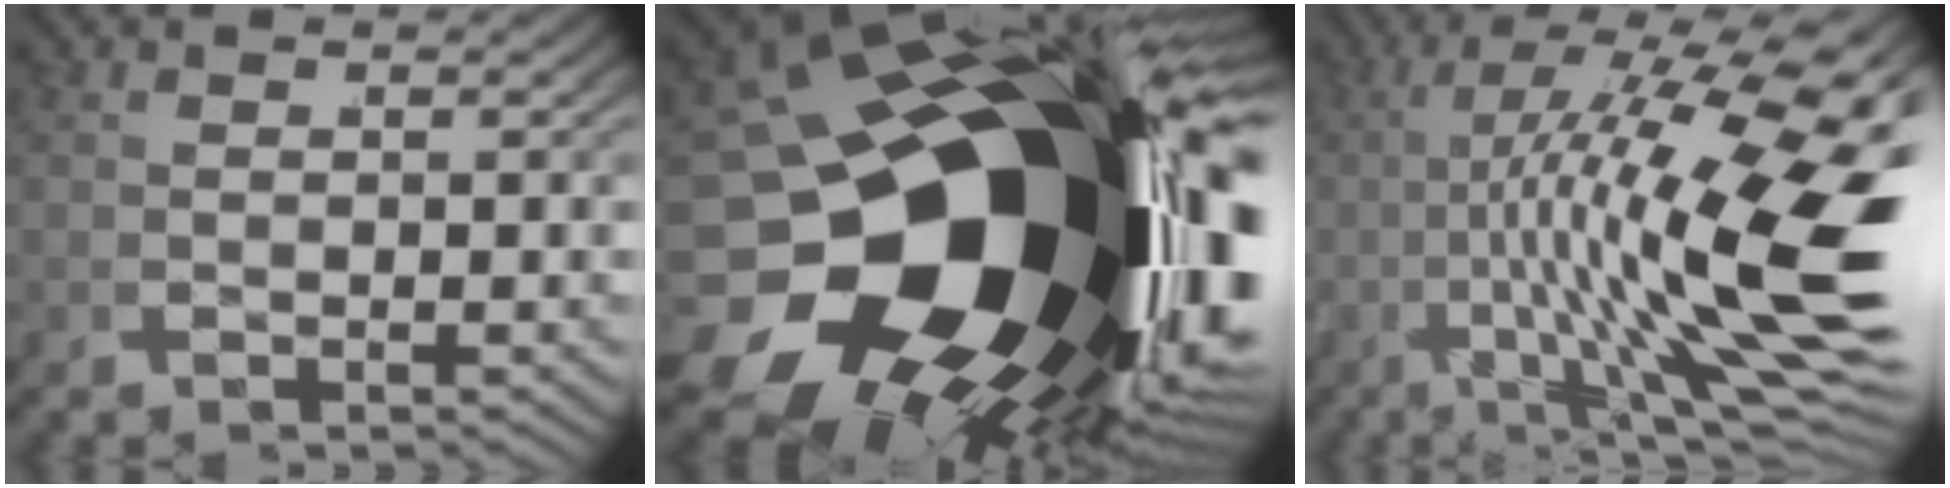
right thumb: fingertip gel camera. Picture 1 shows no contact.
{"total": 33.7, "force": [-2.5, 20.0, 27.0], "torque": [-0.426, -0.071, -0.007]}
{"total": 16.3, "force": [0.5, 7.0, 14.7], "torque": [-0.230, -0.020, 0.014]}